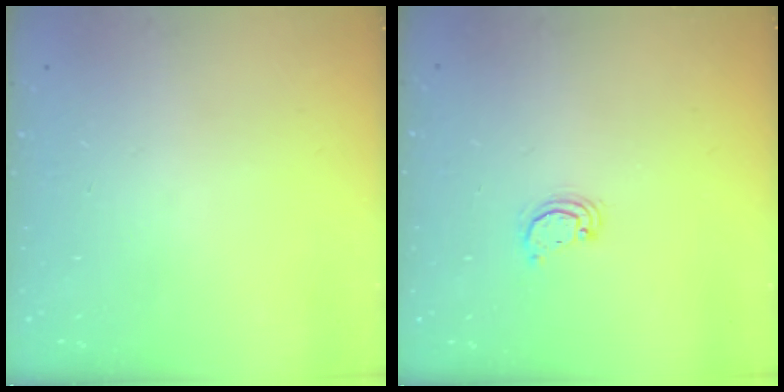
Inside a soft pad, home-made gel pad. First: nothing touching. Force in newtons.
{"total": 2.2, "press": 2.2, "slide": 0.3}